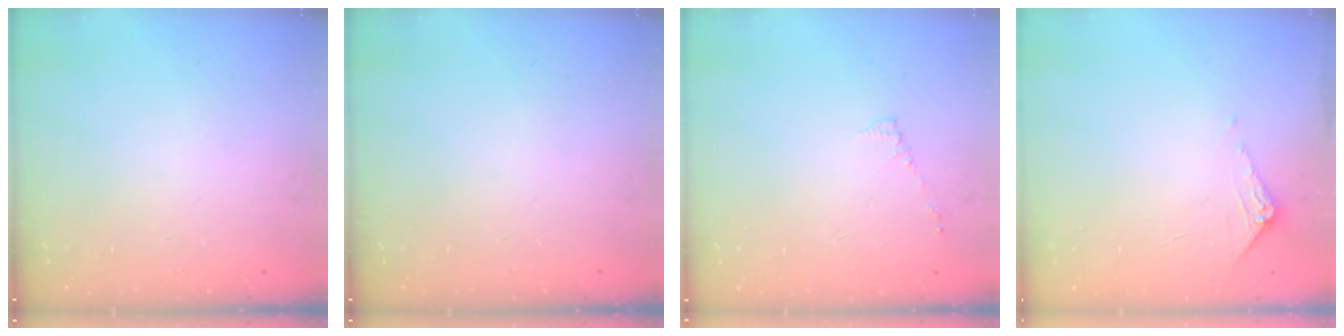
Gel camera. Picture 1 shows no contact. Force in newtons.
{"total": 0.0}
{"total": 4.3, "press": 4.3, "slide": 0.6}
{"total": 5.0, "press": 5.0, "slide": 0.5}